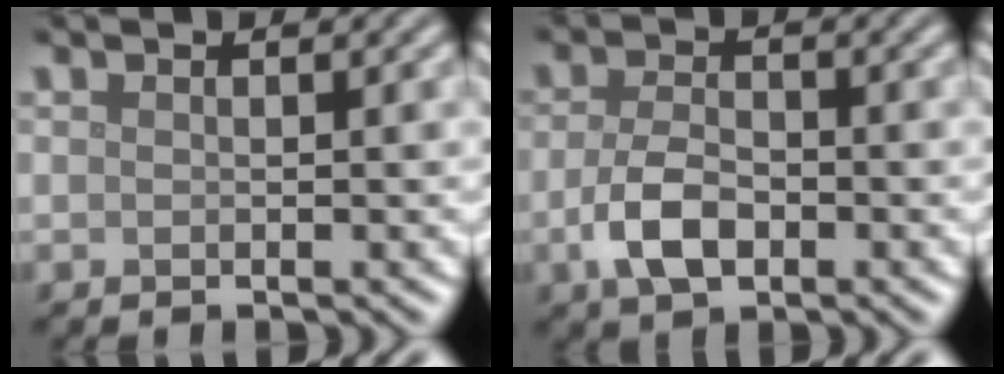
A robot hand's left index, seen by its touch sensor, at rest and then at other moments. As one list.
[{"total": 3.9, "force": [-1.3, 2.1, 3.0], "torque": [-0.065, -0.003, -0.030]}]